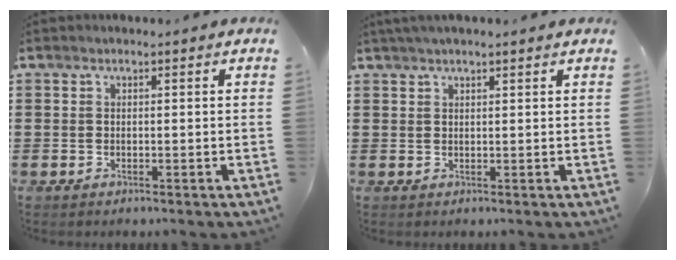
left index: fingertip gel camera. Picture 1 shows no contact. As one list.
[{"total": 1.6, "force": [1.3, 0.1, 1.0], "torque": [-0.021, 0.001, 0.024]}]